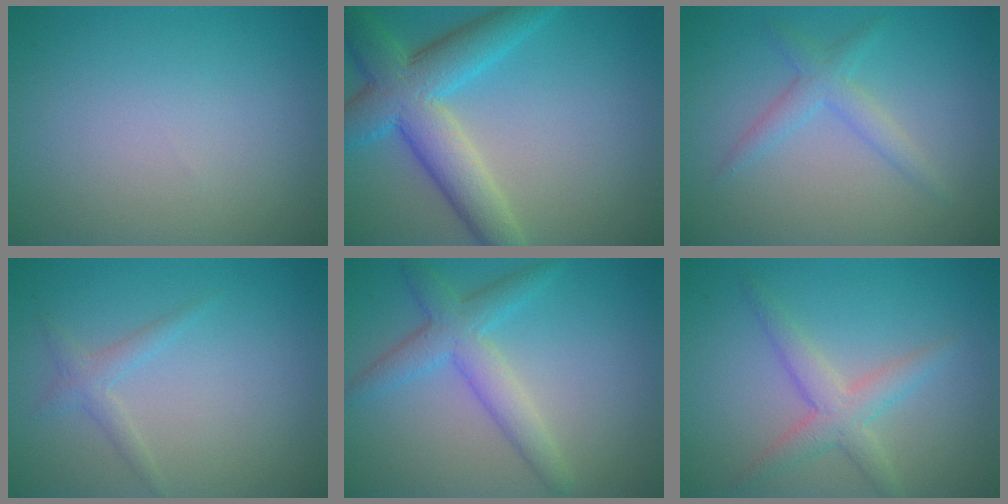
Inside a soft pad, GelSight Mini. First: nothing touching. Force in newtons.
{"total": 7.6, "press": 7.6, "slide": 0.1}
{"total": 2.2, "press": 2.2, "slide": 0.1}
{"total": 1.5, "press": 1.5, "slide": 0.0}
{"total": 3.9, "press": 3.9, "slide": 0.1}
{"total": 3.1, "press": 3.1, "slide": 0.2}